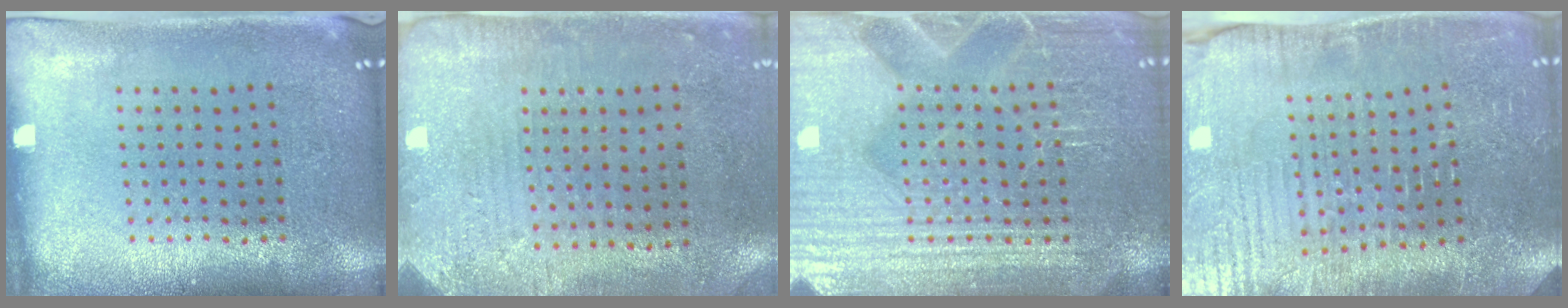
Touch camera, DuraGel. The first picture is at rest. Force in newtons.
{"total": 2.8, "press": 2.3, "slide": 1.7}
{"total": 4.4, "press": 4.3, "slide": 0.6}
{"total": 4.2, "press": 4.2, "slide": 0.4}